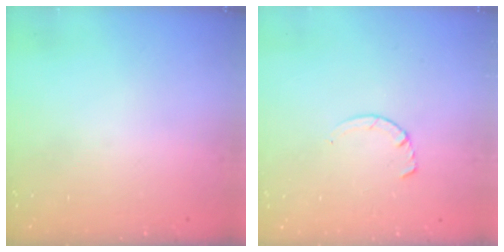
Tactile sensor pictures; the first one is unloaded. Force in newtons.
{"total": 2.9, "press": 2.9, "slide": 0.4}